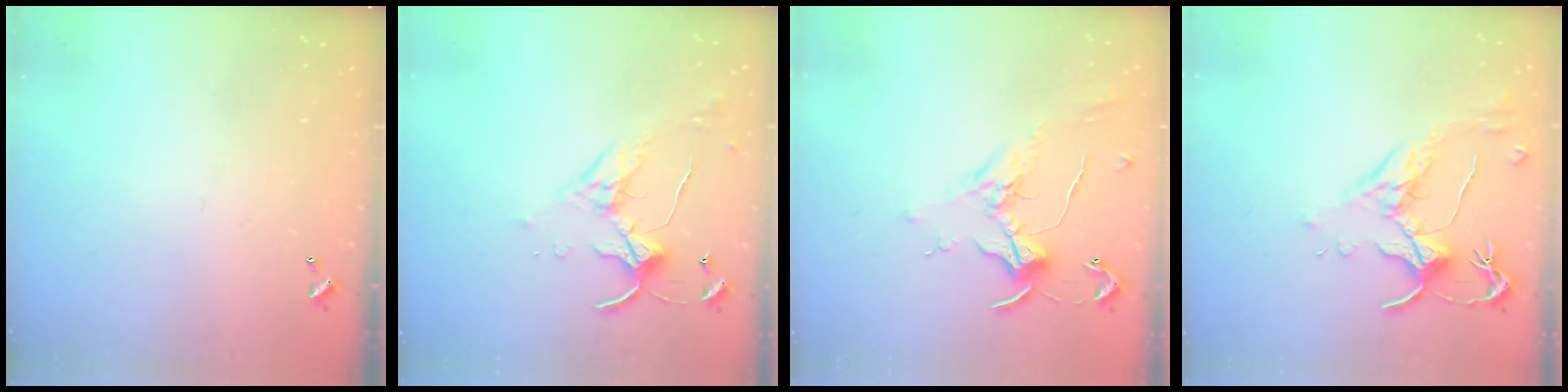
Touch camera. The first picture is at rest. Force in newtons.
{"total": 4.6, "press": 4.5, "slide": 0.7}
{"total": 0.7, "press": 0.3, "slide": 0.7}
{"total": 1.6, "press": 1.4, "slide": 0.7}